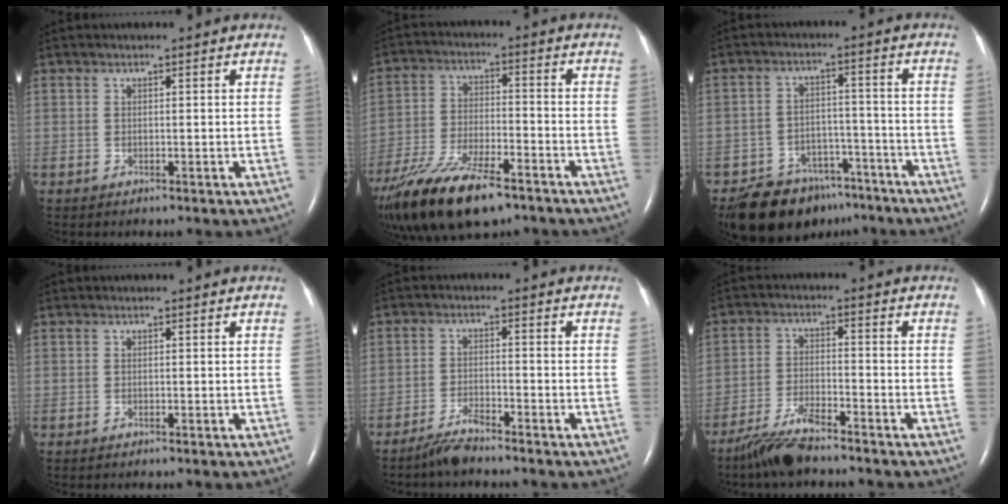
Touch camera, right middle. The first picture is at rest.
{"total": 17.7, "force": [-12.7, 5.4, 11.1], "torque": [-0.232, -0.029, -0.222]}
{"total": 12.6, "force": [-10.1, 6.6, 3.9], "torque": [-0.062, 0.019, -0.151]}
{"total": 0.0}
{"total": 3.7, "force": [-3.3, 0.1, 1.6], "torque": [-0.040, -0.011, -0.066]}
{"total": 6.8, "force": [-5.7, 0.9, 3.6], "torque": [-0.083, -0.019, -0.108]}